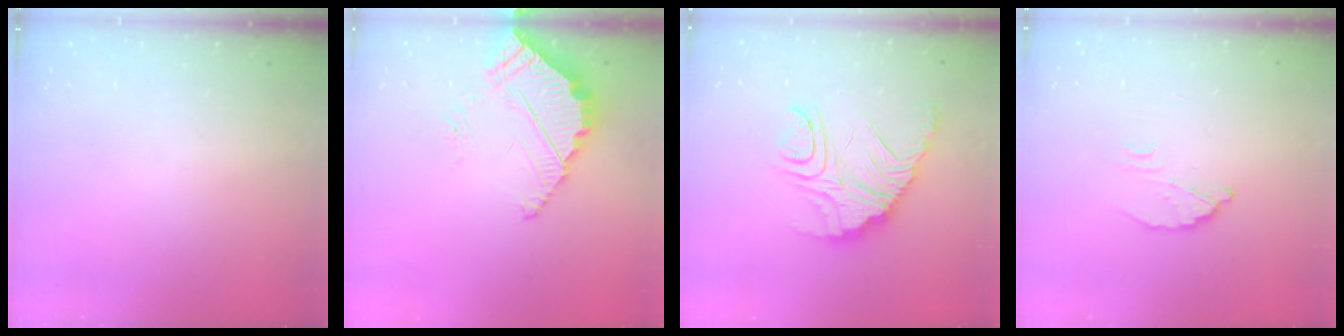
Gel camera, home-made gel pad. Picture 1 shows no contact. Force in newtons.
{"total": 4.0, "press": 4.0, "slide": 0.1}
{"total": 16.2, "press": 16.2, "slide": 1.4}
{"total": 4.0, "press": 4.0, "slide": 0.2}